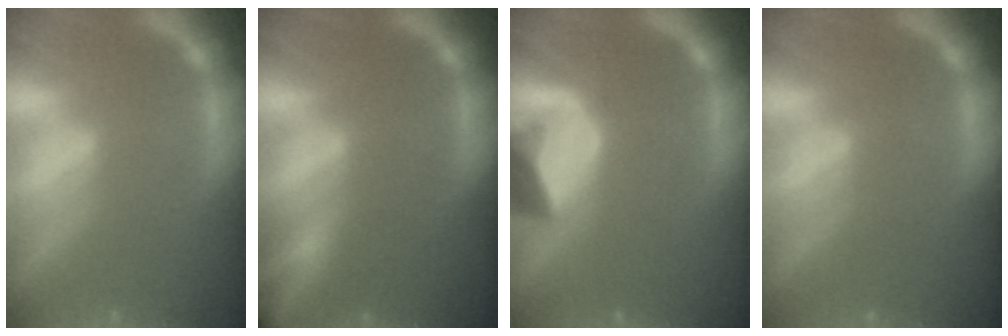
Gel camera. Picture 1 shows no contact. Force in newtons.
{"total": 8.4}
{"total": 6.4}
{"total": 0.0}